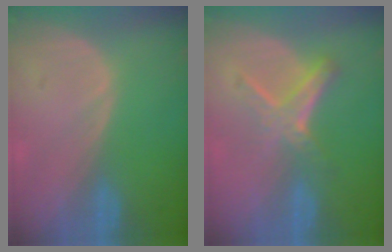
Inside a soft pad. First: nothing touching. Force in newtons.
{"total": 6.0, "press": 5.1, "slide": 3.2}